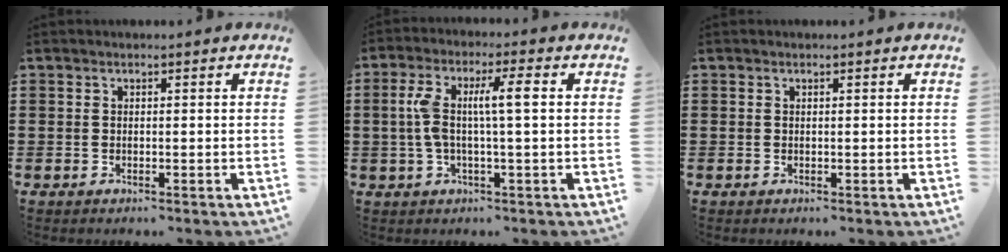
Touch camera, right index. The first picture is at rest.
{"total": 7.2, "force": [0.6, 1.1, 7.1], "torque": [-0.146, -0.003, 0.000]}
{"total": 0.0}